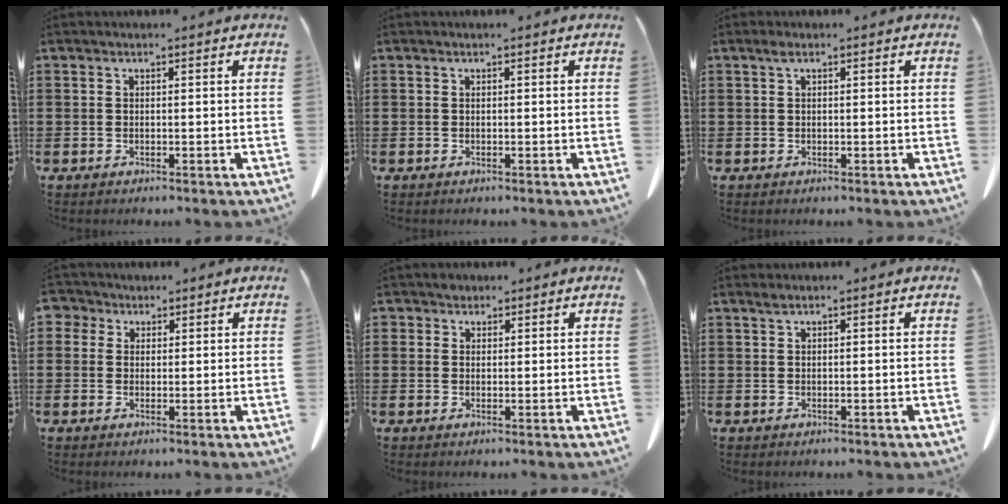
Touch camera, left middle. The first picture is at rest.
{"total": 0.0}
{"total": 0.9, "force": [0.4, 0.2, 0.8], "torque": [-0.018, 0.005, 0.006]}
{"total": 2.6, "force": [1.5, 2.1, 0.5], "torque": [-0.013, 0.008, 0.025]}
{"total": 1.4, "force": [1.1, 0.9, 0.0], "torque": [-0.005, 0.004, 0.021]}
{"total": 0.7, "force": [0.5, 0.0, 0.5], "torque": [-0.011, 0.001, 0.008]}